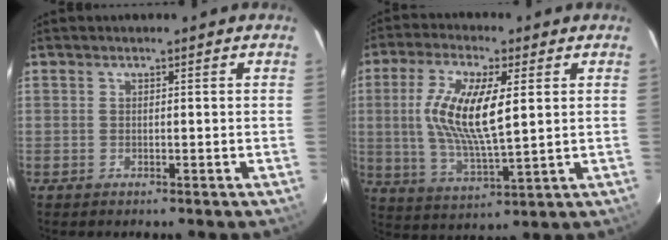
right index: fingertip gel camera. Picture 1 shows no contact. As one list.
[{"total": 13.8, "force": [2.3, 4.3, 12.9], "torque": [-0.249, 0.000, 0.046]}]